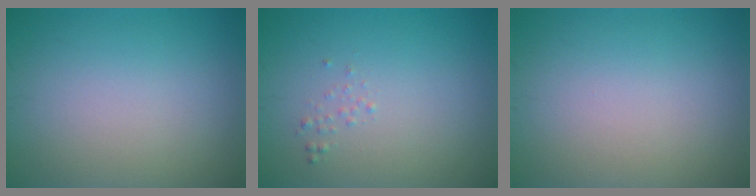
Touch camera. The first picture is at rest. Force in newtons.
{"total": 0.6, "press": 0.6, "slide": 0.1}
{"total": 0.0}